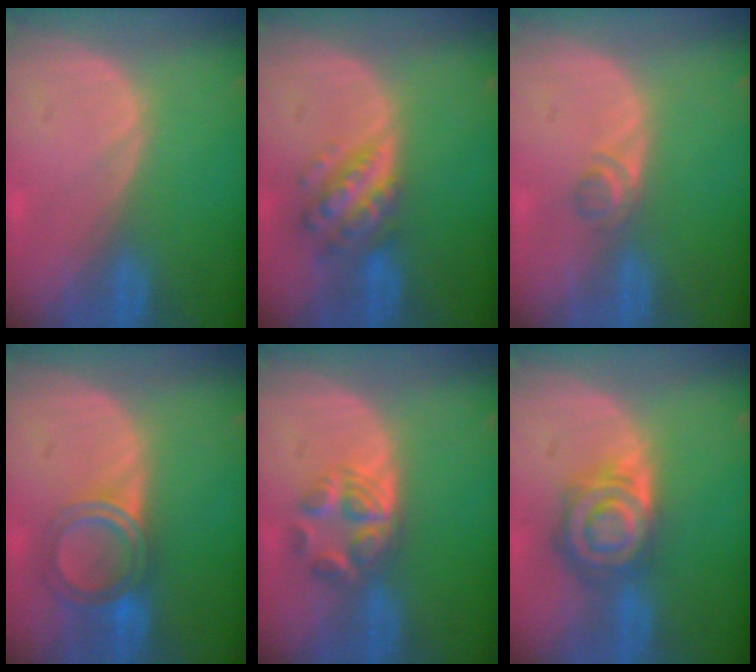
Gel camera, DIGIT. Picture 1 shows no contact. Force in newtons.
{"total": 6.3, "press": 5.7, "slide": 2.7}
{"total": 1.9, "press": 1.7, "slide": 0.8}
{"total": 6.0, "press": 5.4, "slide": 2.6}
{"total": 5.9, "press": 5.1, "slide": 3.1}
{"total": 8.1, "press": 7.2, "slide": 3.8}